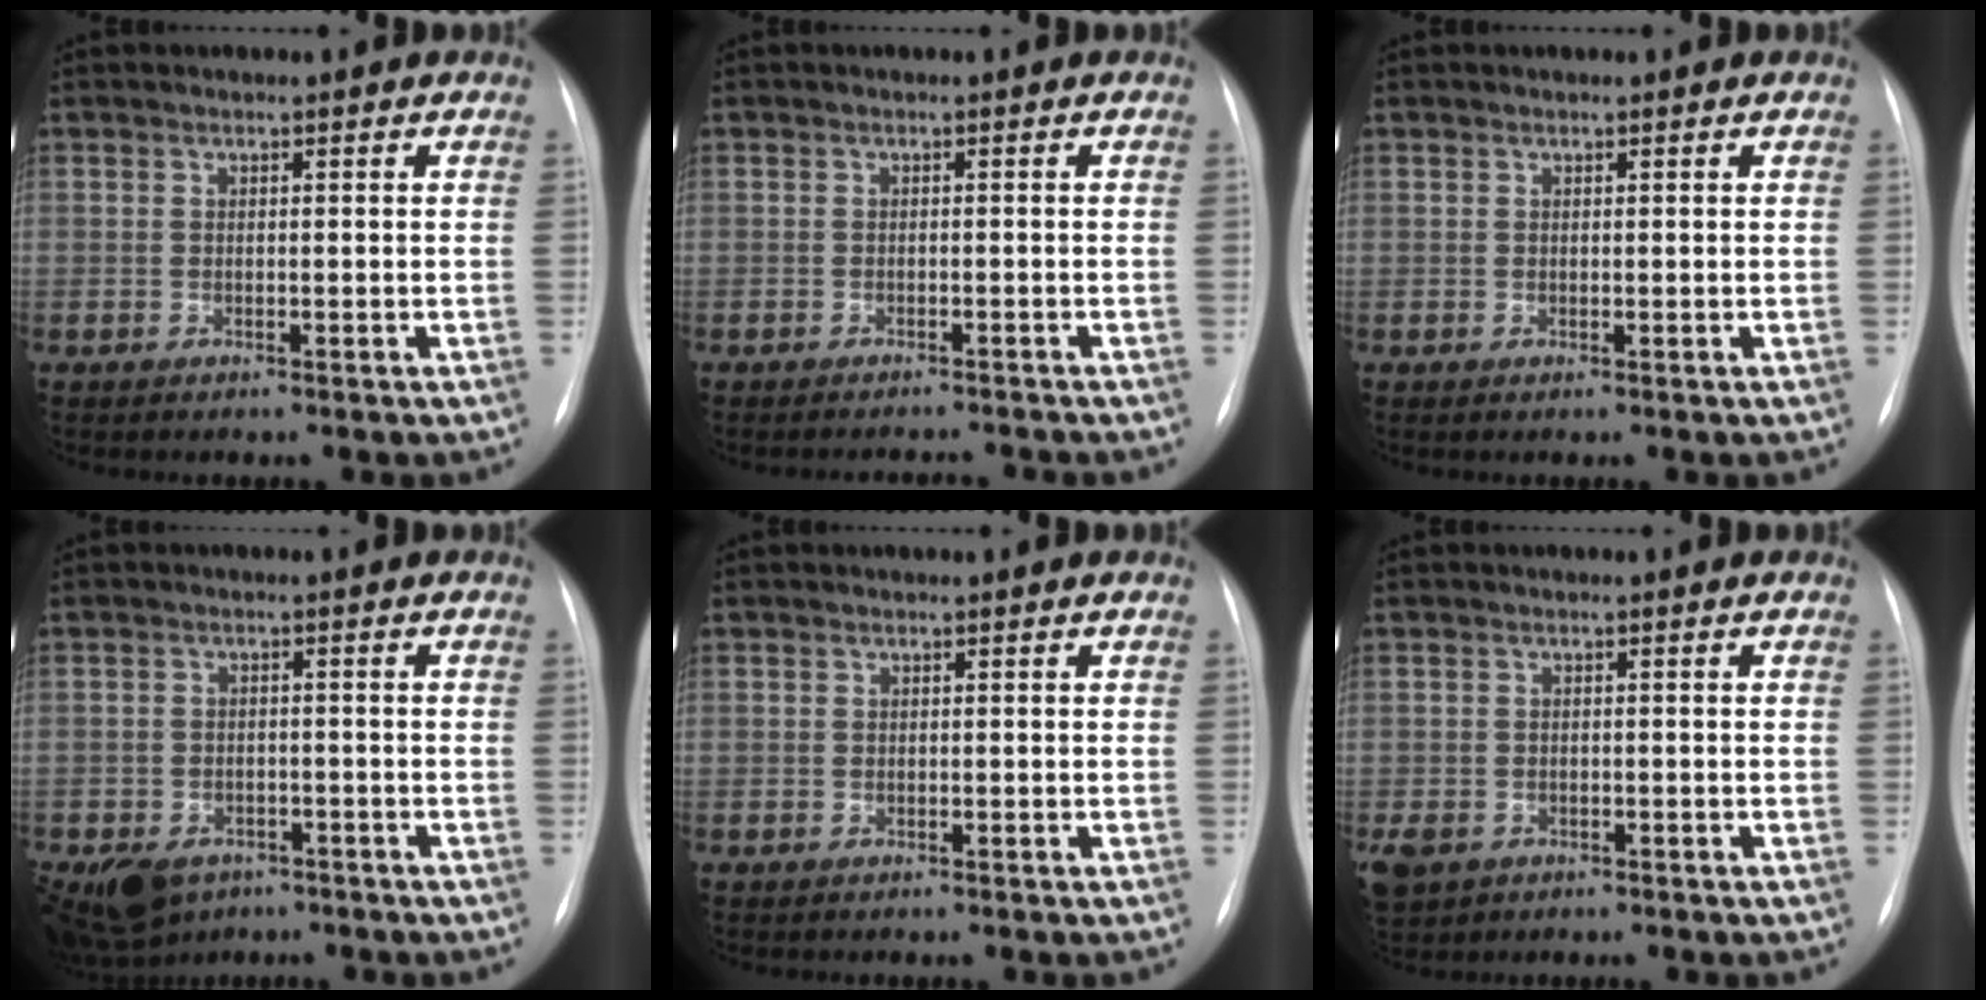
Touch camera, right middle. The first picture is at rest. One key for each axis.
{"total": 3.2, "fx": -3.2, "fy": -0.2, "fz": -0.1, "tx": 0.009, "ty": -0.003, "tz": -0.042}
{"total": 0.0}
{"total": 10.7, "fx": -6.7, "fy": 7.3, "fz": 4.0, "tx": -0.100, "ty": -0.005, "tz": -0.092}
{"total": 0.7, "fx": -0.3, "fy": 0.6, "fz": -0.2, "tx": 0.004, "ty": 0.007, "tz": -0.009}
{"total": 9.1, "fx": -4.4, "fy": 7.2, "fz": 3.4, "tx": -0.103, "ty": -0.004, "tz": -0.060}